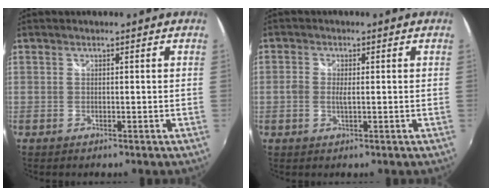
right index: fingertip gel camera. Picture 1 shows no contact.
{"total": 2.2, "force": [-0.3, 1.0, 2.0], "torque": [-0.040, -0.003, -0.007]}